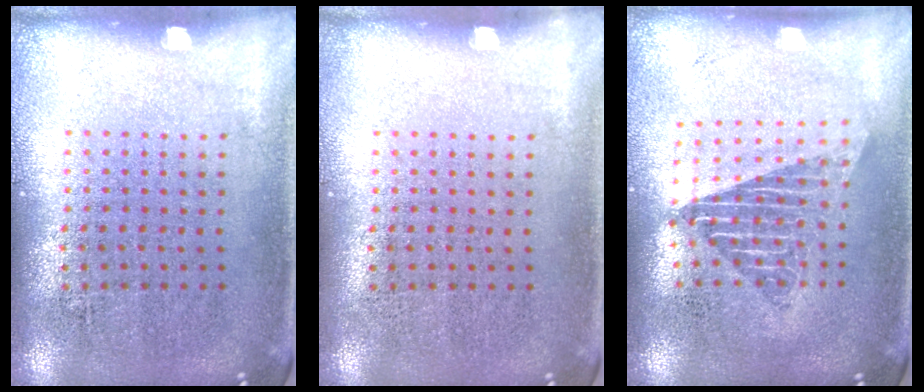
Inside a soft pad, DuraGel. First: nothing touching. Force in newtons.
{"total": 0.0}
{"total": 1.6, "press": 1.4, "slide": 0.9}